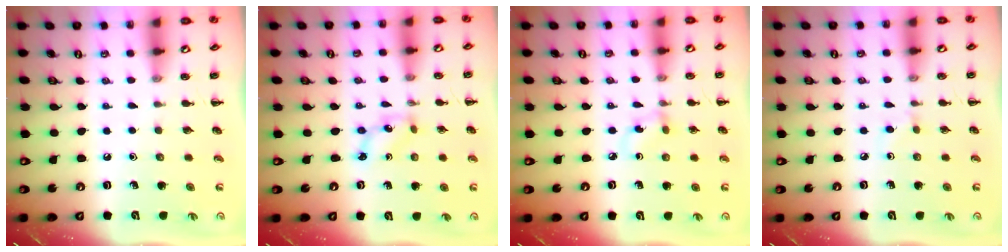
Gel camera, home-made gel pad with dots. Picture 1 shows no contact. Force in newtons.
{"total": 2.1, "press": 2.0, "slide": 0.4}
{"total": 4.4, "press": 4.1, "slide": 1.7}
{"total": 2.7, "press": 2.5, "slide": 1.0}